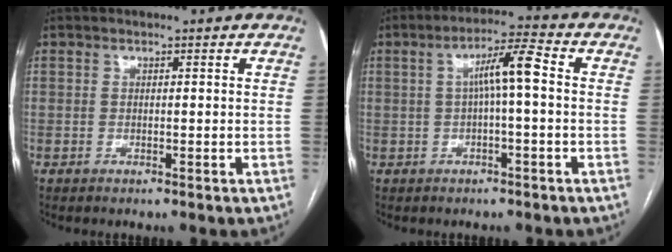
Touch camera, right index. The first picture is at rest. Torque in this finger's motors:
{"motor_torque": [1.16, 0.10, 0.19, 0.14]}